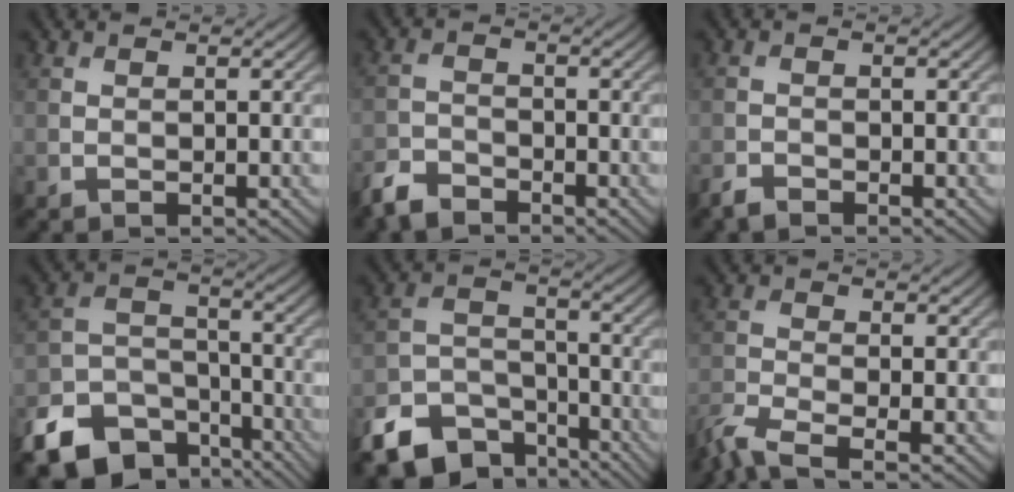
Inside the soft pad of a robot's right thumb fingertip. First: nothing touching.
{"total": 3.8, "force": [-3.4, 1.5, 1.2], "torque": [-0.027, -0.006, -0.079]}
{"total": 1.5, "force": [-1.4, 0.4, 0.4], "torque": [-0.013, -0.003, -0.033]}
{"total": 12.0, "force": [-8.3, 6.8, 5.3], "torque": [-0.120, -0.025, -0.146]}
{"total": 10.4, "force": [-7.5, 5.8, 4.4], "torque": [-0.096, -0.021, -0.139]}
{"total": 4.9, "force": [-3.8, 1.0, 3.0], "torque": [-0.067, -0.014, -0.089]}